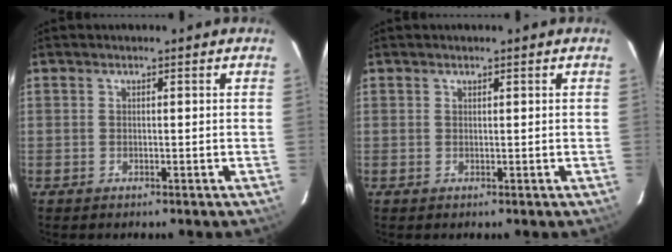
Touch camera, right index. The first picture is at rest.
{"total": 0.0}